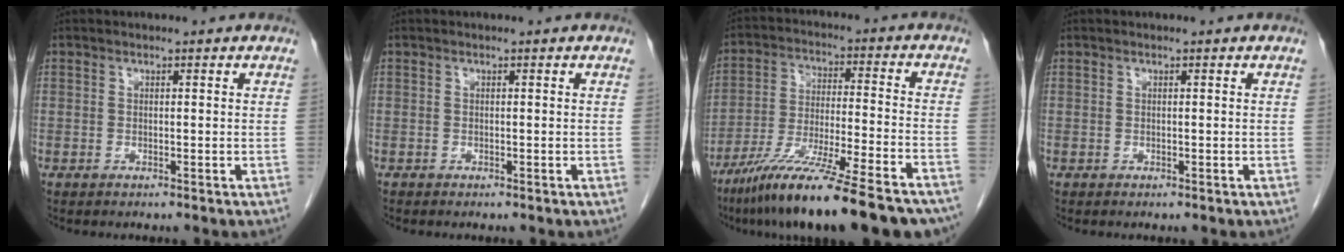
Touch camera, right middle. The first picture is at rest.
{"total": 0.0}
{"total": 21.9, "force": [-17.2, 1.2, 13.4], "torque": [-0.175, -0.029, -0.280]}
{"total": 0.0}